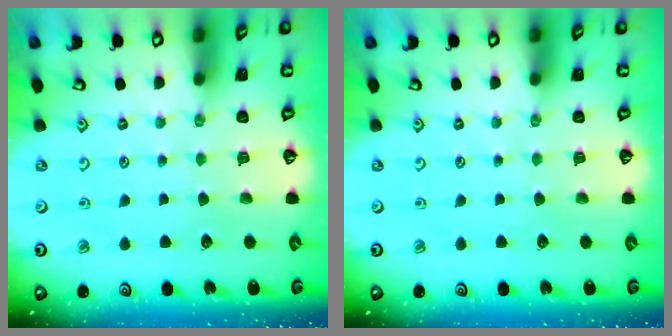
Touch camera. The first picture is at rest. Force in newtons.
{"total": 0.0}